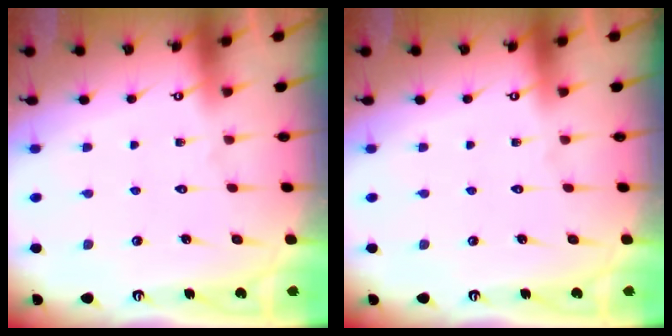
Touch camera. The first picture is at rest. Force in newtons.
{"total": 0.0}